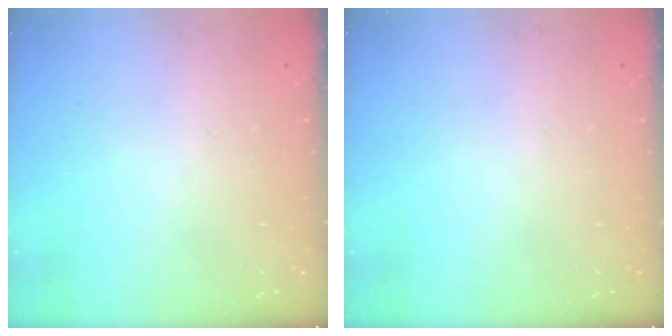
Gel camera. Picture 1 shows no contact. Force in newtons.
{"total": 0.0}